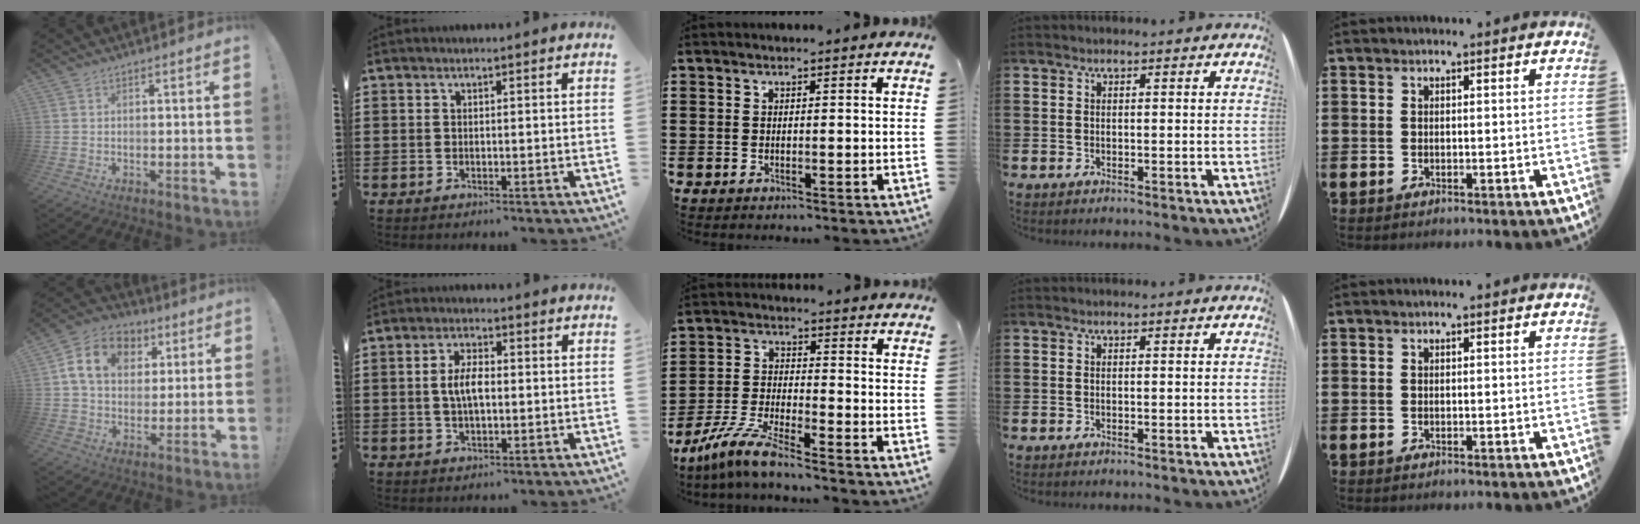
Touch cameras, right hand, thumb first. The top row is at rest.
{"thumb": {"total": 14.1, "force": [4.5, 11.0, 7.5], "torque": [-0.109, -0.004, 0.089]}, "index": {"total": 4.6, "force": [0.0, 2.0, 4.1], "torque": [-0.086, 0.004, -0.005]}, "middle": {"total": 6.9, "force": [-6.0, 0.2, 3.4], "torque": [-0.087, -0.011, -0.121]}}